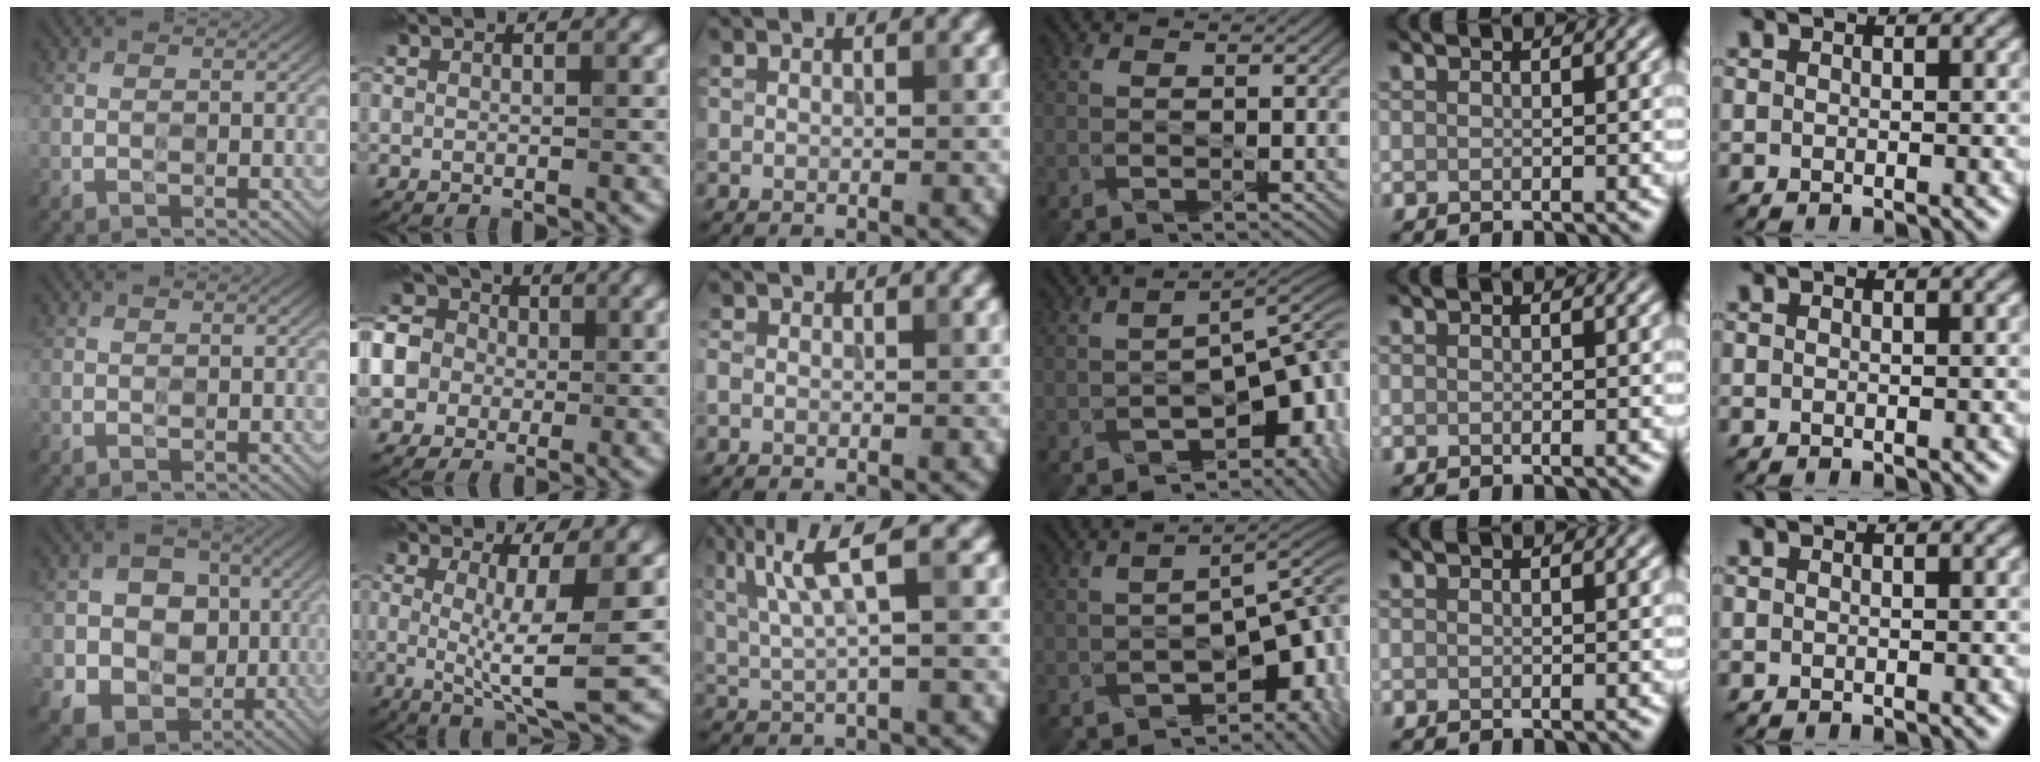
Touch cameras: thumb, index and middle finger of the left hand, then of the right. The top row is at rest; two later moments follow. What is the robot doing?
{"motion": "wipe", "object": "compact mirror"}